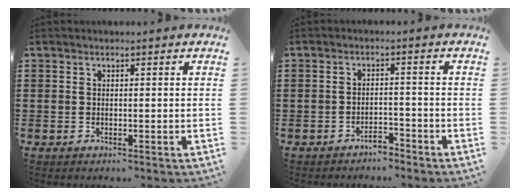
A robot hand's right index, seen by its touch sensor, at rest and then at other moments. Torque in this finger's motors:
{"motor_torque": [-1.17, 0.54, -0.68, -0.21]}